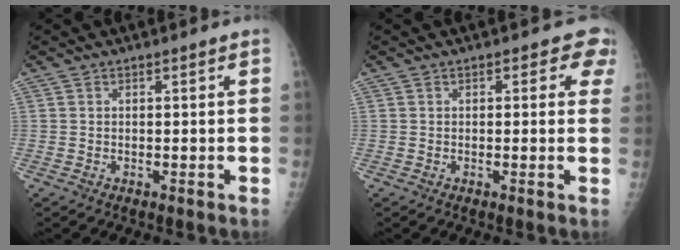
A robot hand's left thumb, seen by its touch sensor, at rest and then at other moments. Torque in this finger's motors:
{"motor_torque": [-0.08, 0.08, -0.10, -0.16, 0.03]}